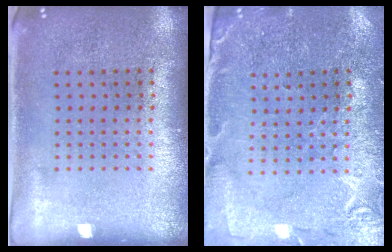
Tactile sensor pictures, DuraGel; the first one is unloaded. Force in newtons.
{"total": 0.5, "press": 0.5, "slide": 0.2}